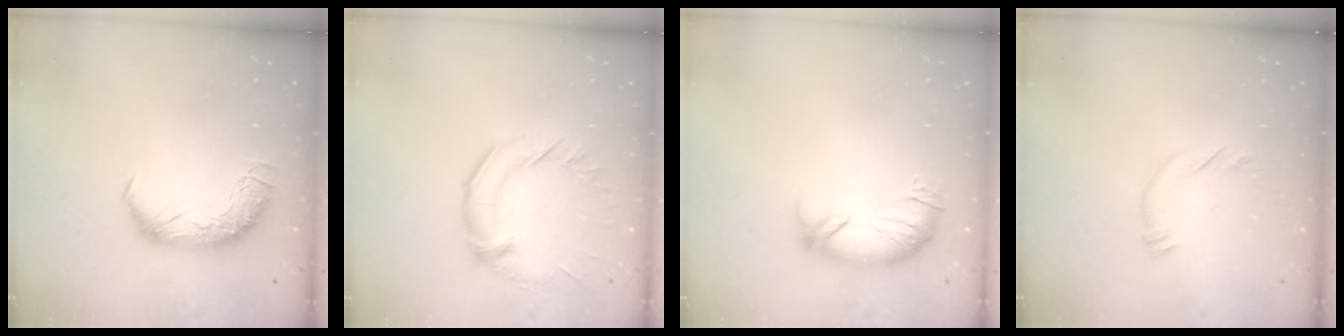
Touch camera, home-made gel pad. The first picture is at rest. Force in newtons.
{"total": 1.5, "press": 0.4, "slide": 1.4}
{"total": 3.7, "press": 3.2, "slide": 1.8}
{"total": 6.4, "press": 6.4, "slide": 0.7}